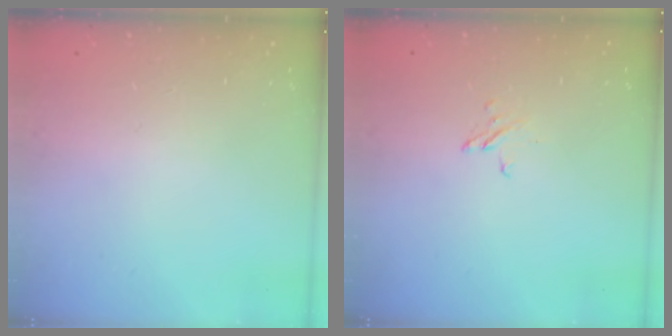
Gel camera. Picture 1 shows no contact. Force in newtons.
{"total": 2.4, "press": 2.4, "slide": 0.2}